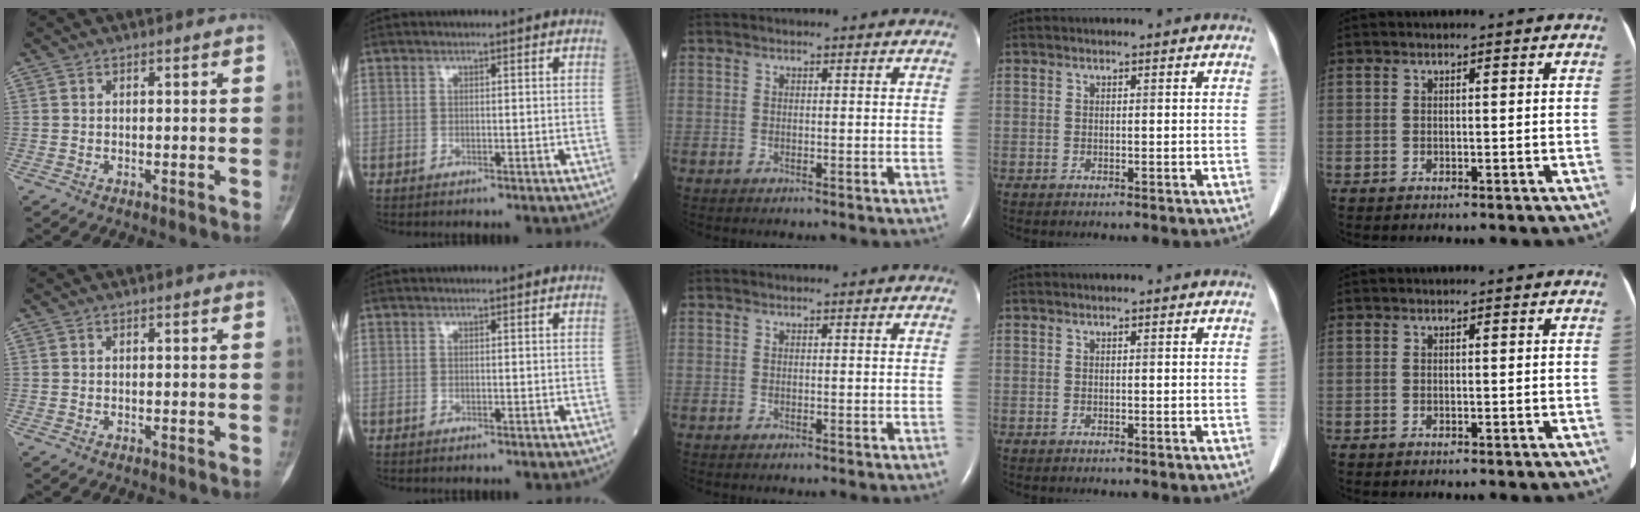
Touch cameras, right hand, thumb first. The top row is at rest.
{}